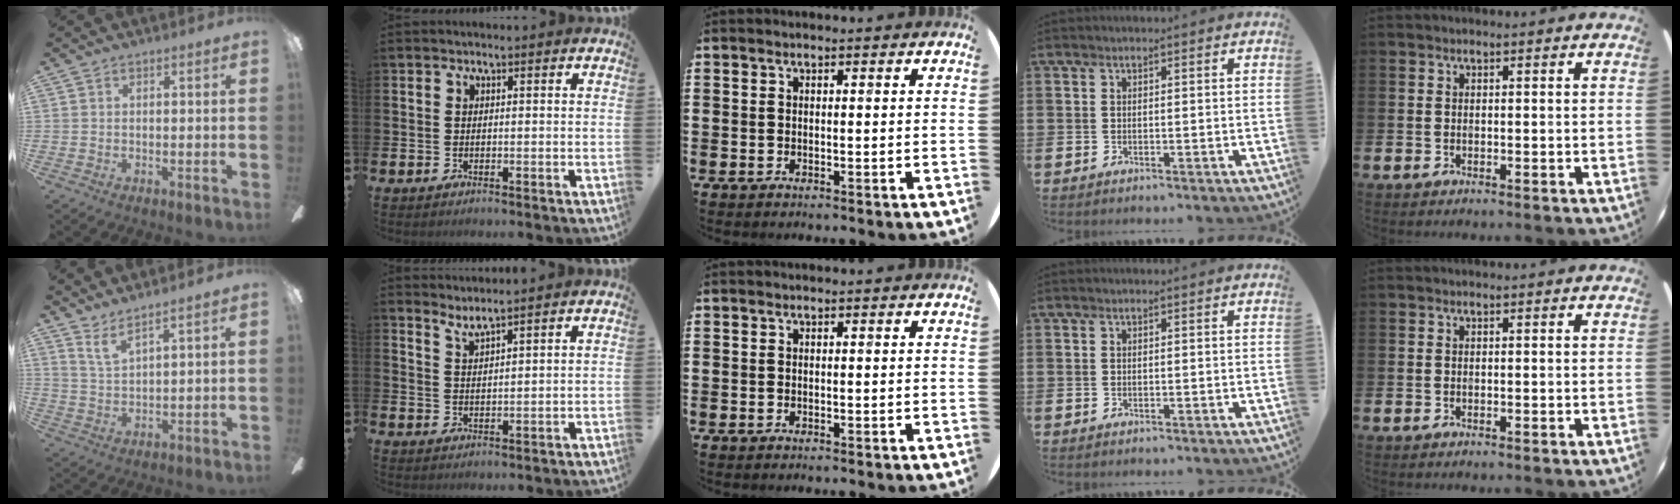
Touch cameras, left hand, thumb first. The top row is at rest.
{"thumb": {"total": 5.2, "force": [4.3, 0.4, 2.8], "torque": [-0.065, -0.020, 0.076]}, "index": {"total": 2.8, "force": [2.7, -0.5, 0.2], "torque": [-0.017, -0.013, 0.051]}}